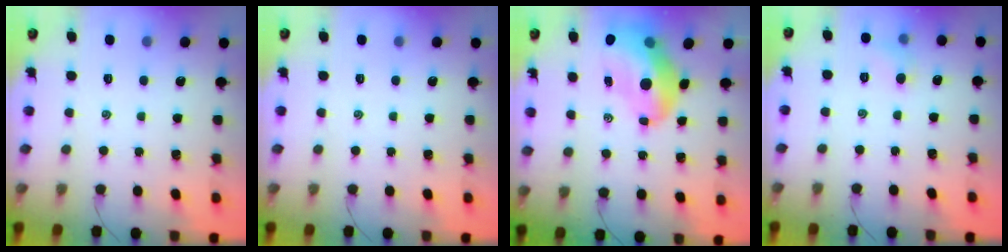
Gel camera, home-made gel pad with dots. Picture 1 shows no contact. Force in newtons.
{"total": 0.0}
{"total": 13.9, "press": 13.4, "slide": 3.7}
{"total": 6.0, "press": 5.8, "slide": 1.6}